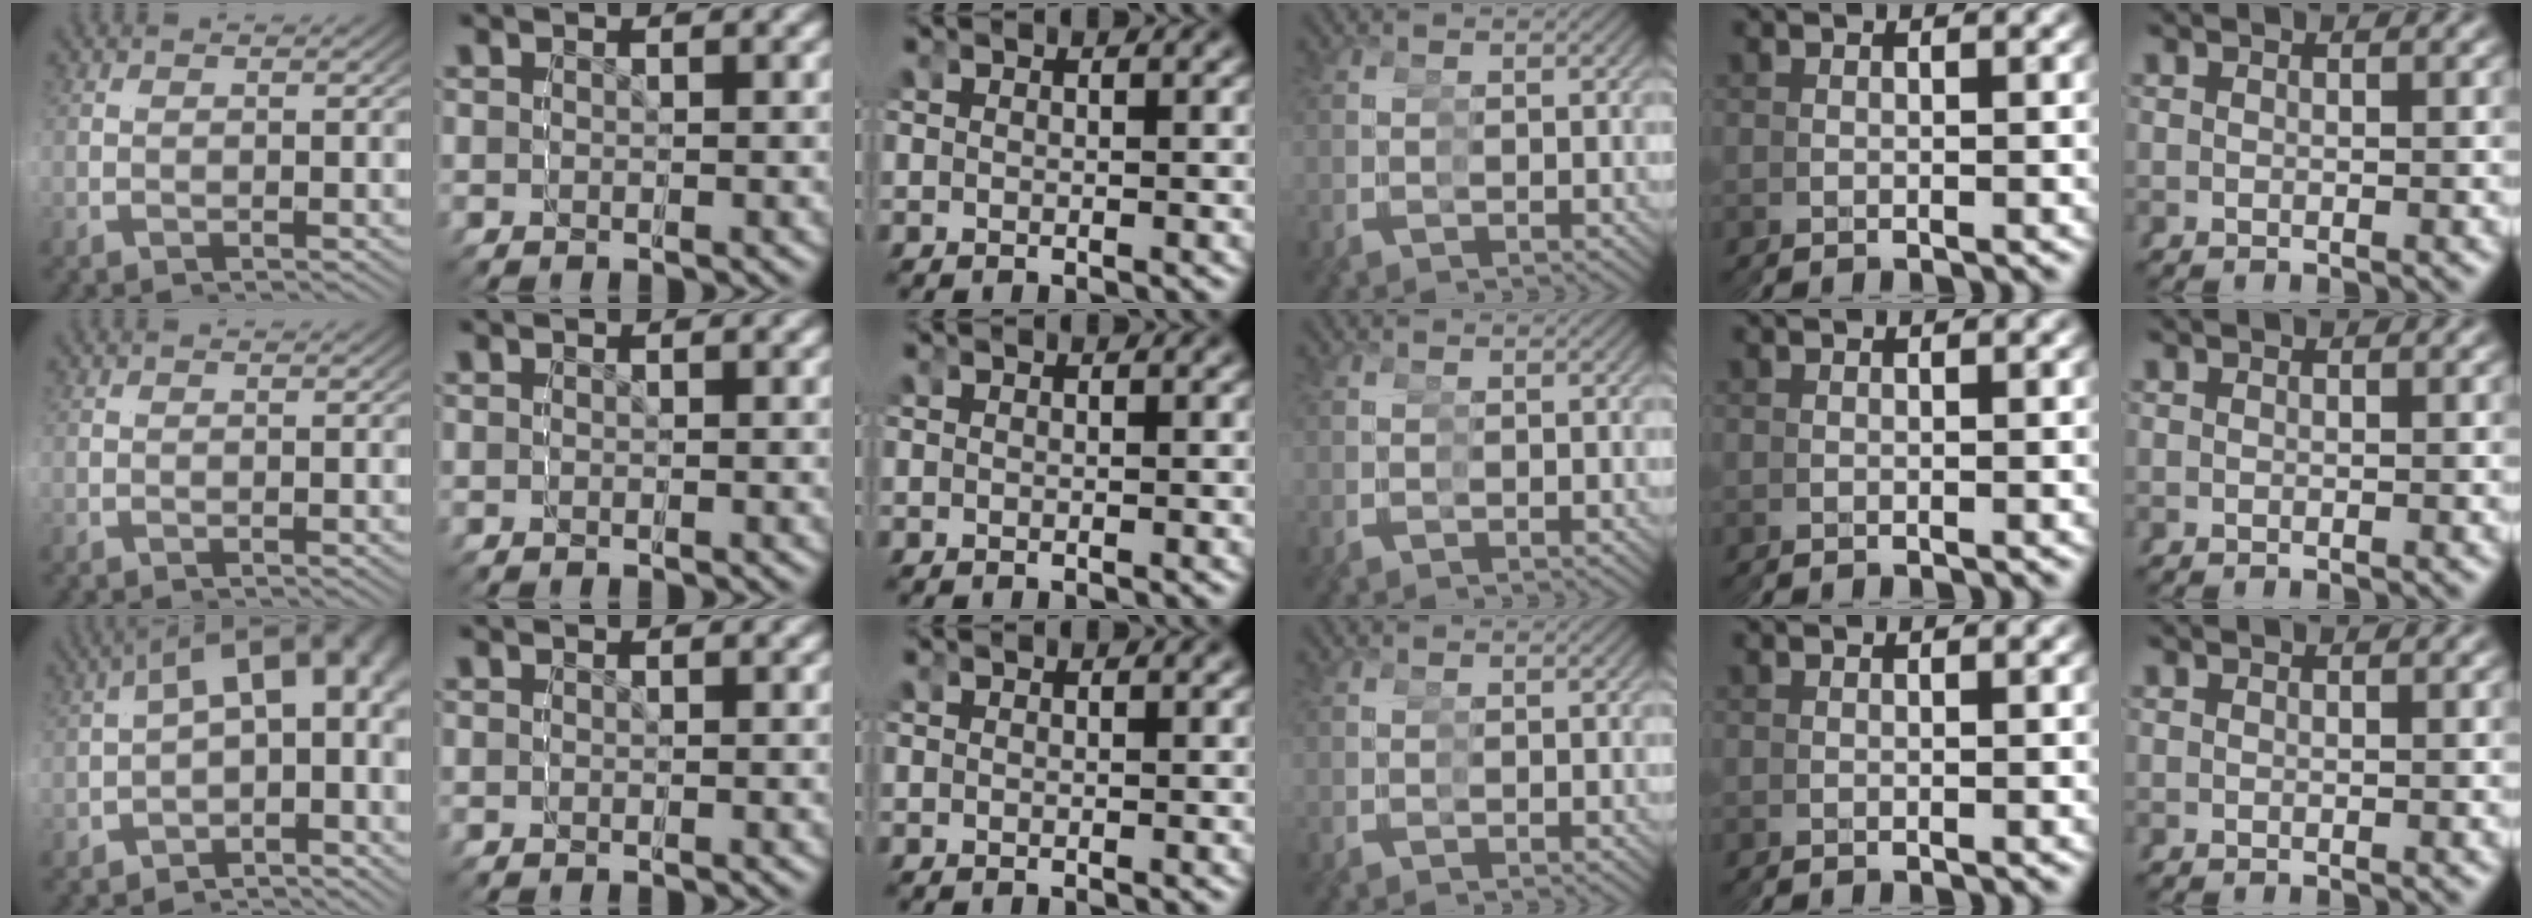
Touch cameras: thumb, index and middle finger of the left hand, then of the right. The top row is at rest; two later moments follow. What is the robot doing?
{"motion": "grasp_and_lifting", "object": "legos"}